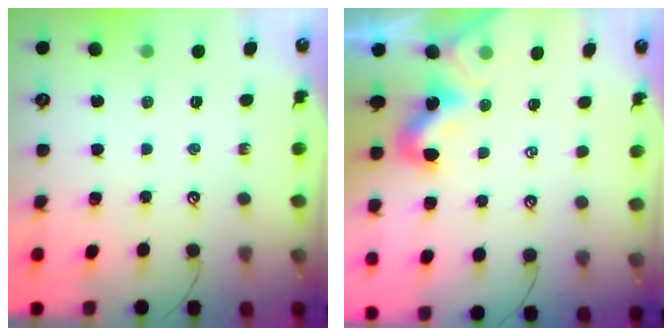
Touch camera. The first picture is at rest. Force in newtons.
{"total": 1.8, "press": 1.8, "slide": 0.4}